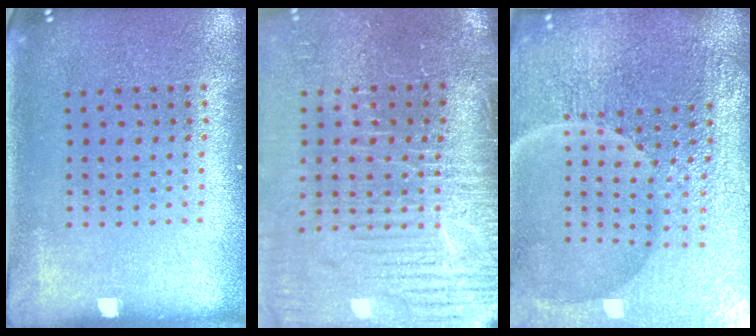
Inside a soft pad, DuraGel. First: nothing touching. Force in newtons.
{"total": 5.0, "press": 4.2, "slide": 2.7}
{"total": 6.2, "press": 5.7, "slide": 2.5}